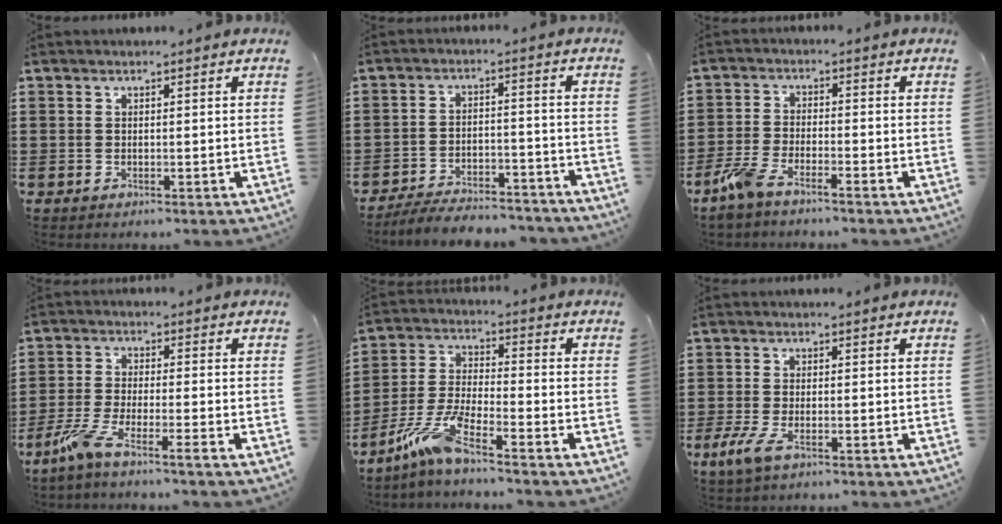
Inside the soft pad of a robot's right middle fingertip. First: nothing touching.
{"total": 5.1, "force": [-5.0, 0.1, 1.1], "torque": [-0.016, 0.006, -0.098]}
{"total": 4.8, "force": [-3.9, 0.7, 2.7], "torque": [-0.080, -0.010, -0.081]}
{"total": 5.3, "force": [-4.0, 0.0, 3.5], "torque": [-0.093, -0.020, -0.083]}
{"total": 8.2, "force": [-5.8, 0.7, 5.7], "torque": [-0.140, -0.017, -0.117]}
{"total": 3.3, "force": [-1.2, 0.6, 3.1], "torque": [-0.074, -0.011, -0.026]}